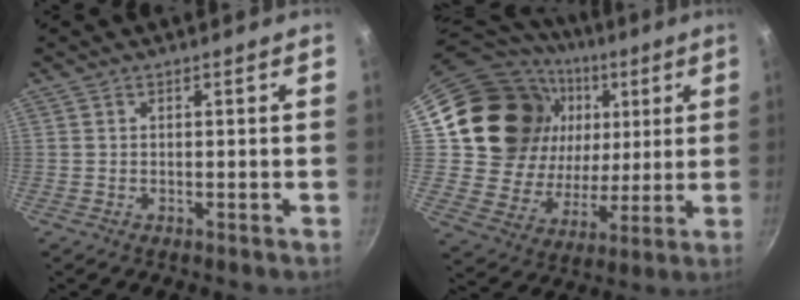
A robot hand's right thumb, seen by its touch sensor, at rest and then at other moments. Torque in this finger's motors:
{"motor_torque": [0.84, 2.59, 0.51, -0.39, 0.15]}